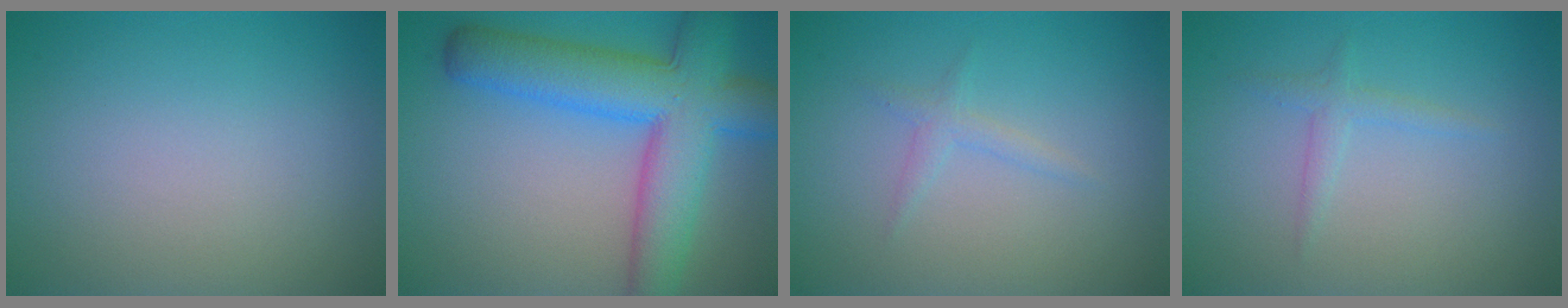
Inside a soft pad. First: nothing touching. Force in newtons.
{"total": 9.7, "press": 9.7, "slide": 0.5}
{"total": 1.2, "press": 1.2, "slide": 0.1}
{"total": 1.3, "press": 1.3, "slide": 0.1}